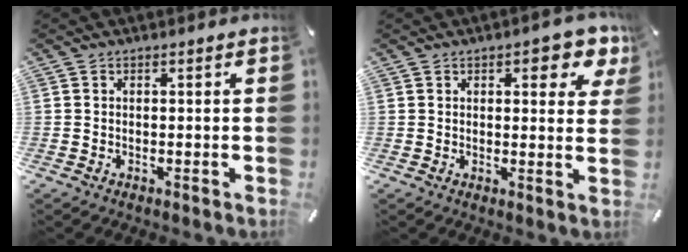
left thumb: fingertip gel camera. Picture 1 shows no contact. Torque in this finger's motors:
{"motor_torque": [2.55, 2.46, 1.07, -1.34, 0.38]}